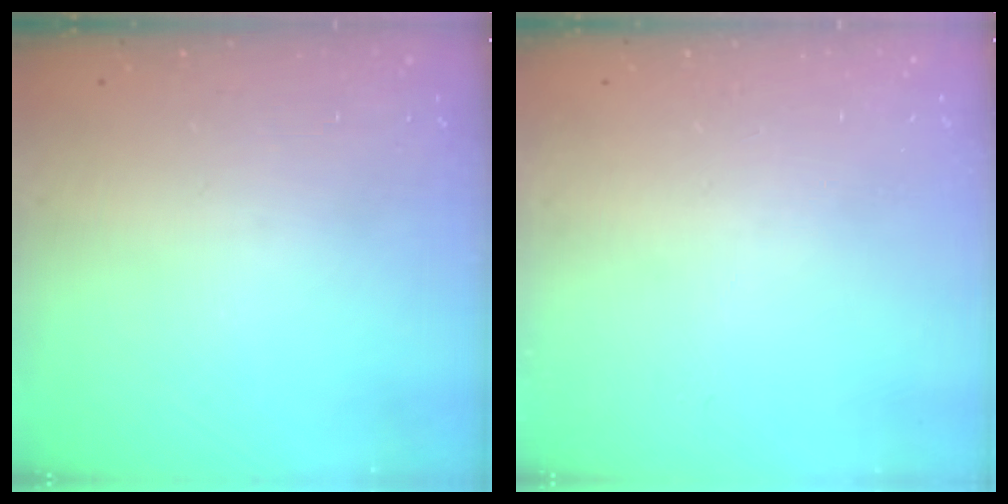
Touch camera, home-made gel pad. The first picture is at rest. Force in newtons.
{"total": 0.0}